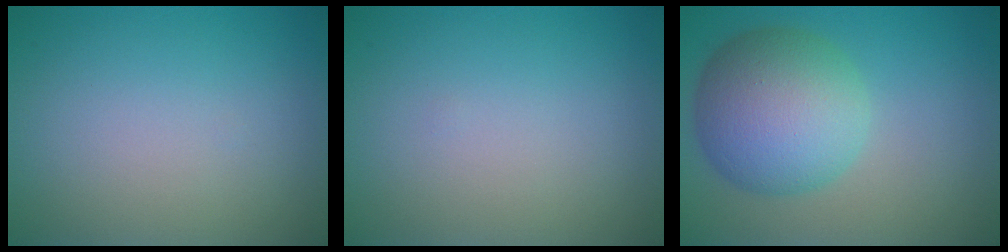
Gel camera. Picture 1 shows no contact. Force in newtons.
{"total": 0.0}
{"total": 8.4, "press": 8.4, "slide": 0.3}